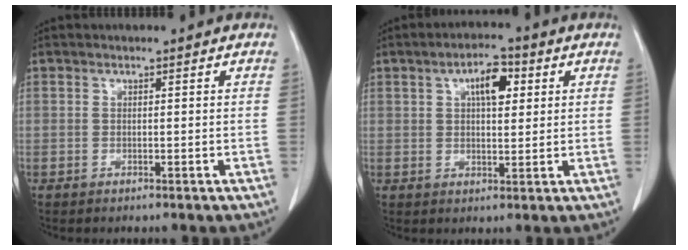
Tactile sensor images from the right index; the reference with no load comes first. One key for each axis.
{"total": 6.7, "fx": 2.3, "fy": 2.9, "fz": 5.6, "tx": -0.098, "ty": 0.015, "tz": 0.040}